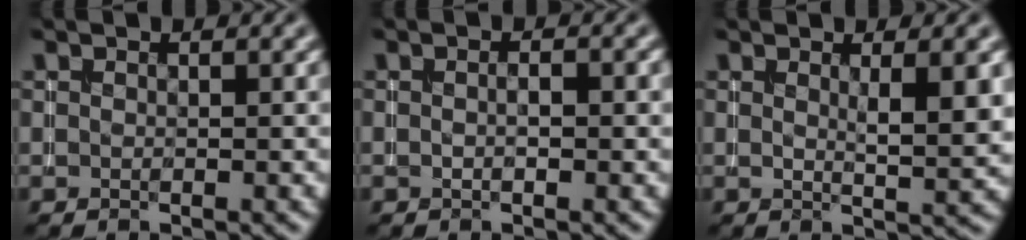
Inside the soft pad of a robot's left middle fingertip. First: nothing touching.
{"total": 1.3, "force": [-0.1, 0.4, 1.2], "torque": [-0.018, -0.002, -0.001]}
{"total": 3.2, "force": [0.9, 0.7, 3.0], "torque": [-0.039, -0.005, 0.014]}